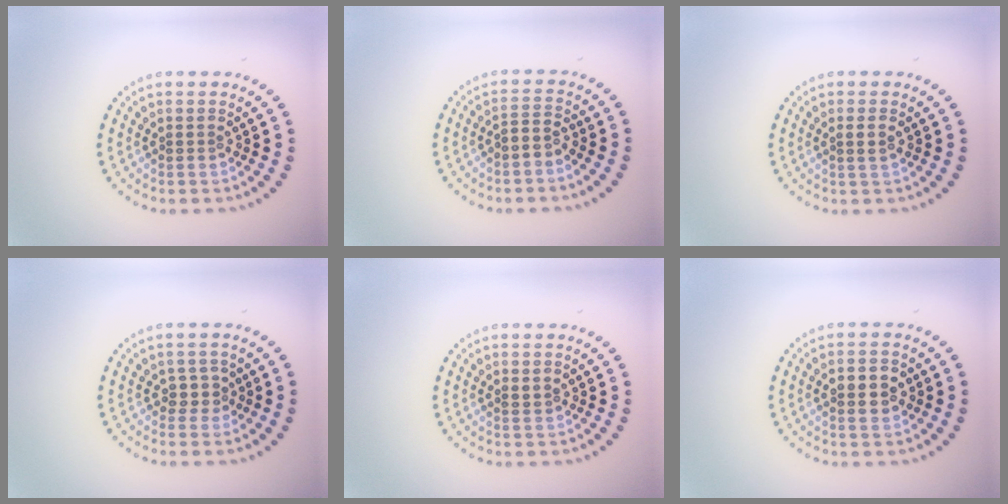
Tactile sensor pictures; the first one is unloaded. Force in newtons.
{"total": 1.8, "press": 1.3, "slide": 1.3}
{"total": 1.2, "press": 1.0, "slide": 0.6}
{"total": 1.5, "press": 1.3, "slide": 0.8}
{"total": 0.8, "press": 0.8, "slide": 0.1}
{"total": 3.0, "press": 3.0, "slide": 0.0}